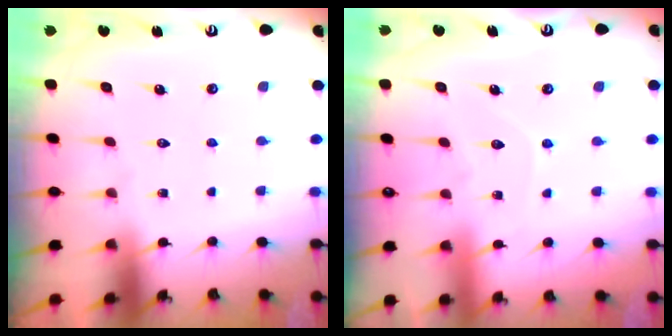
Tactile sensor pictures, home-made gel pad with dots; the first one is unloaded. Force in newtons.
{"total": 5.3, "press": 5.3, "slide": 0.4}